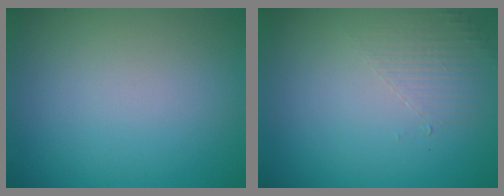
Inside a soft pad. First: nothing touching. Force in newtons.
{"total": 1.6, "press": 0.4, "slide": 1.5}